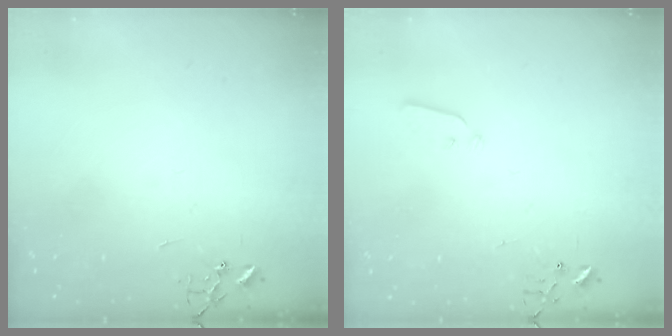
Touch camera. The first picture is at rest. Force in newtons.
{"total": 3.8, "press": 3.8, "slide": 0.1}